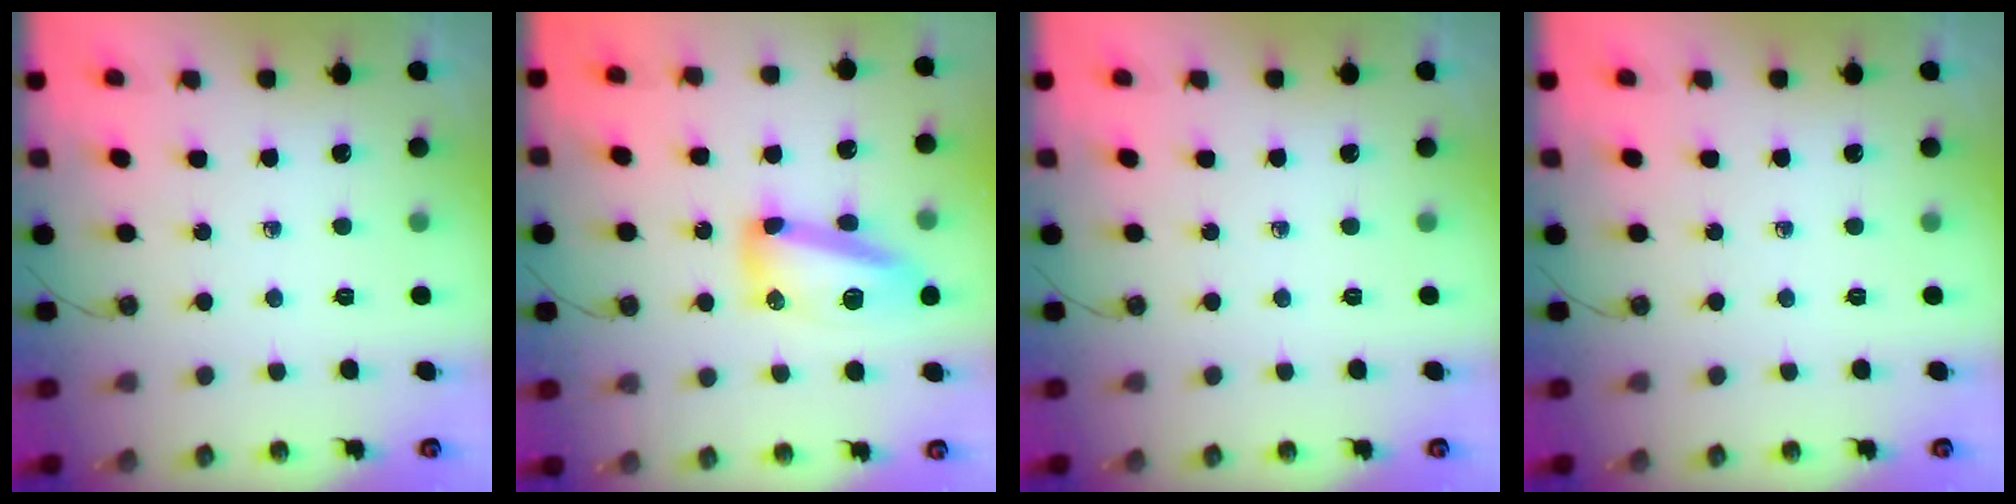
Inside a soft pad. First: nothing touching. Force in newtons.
{"total": 13.3, "press": 13.3, "slide": 1.0}
{"total": 0.0}
{"total": 0.0}